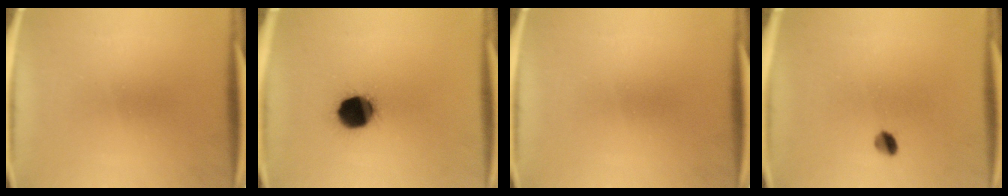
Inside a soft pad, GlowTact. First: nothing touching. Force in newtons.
{"total": 13.2}
{"total": 0.0}
{"total": 2.5}